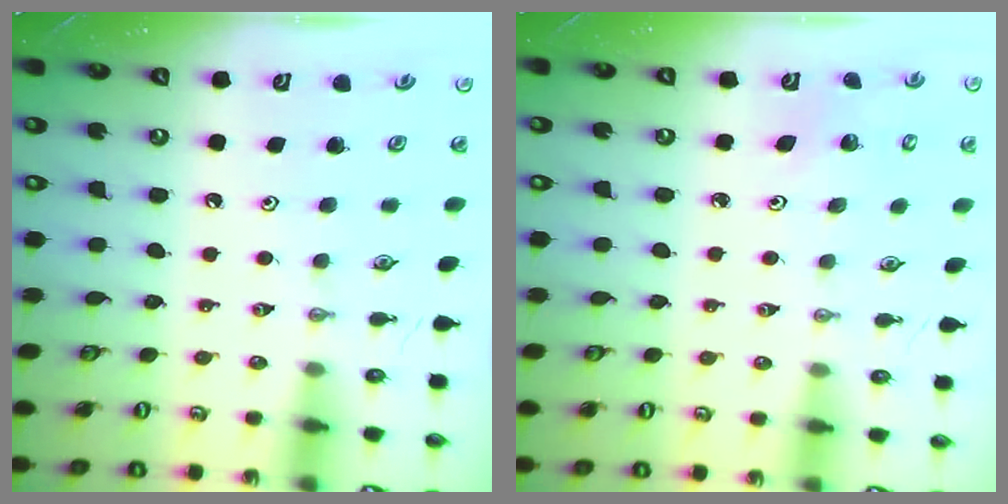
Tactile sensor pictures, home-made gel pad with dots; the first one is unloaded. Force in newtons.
{"total": 2.5, "press": 2.5, "slide": 0.2}